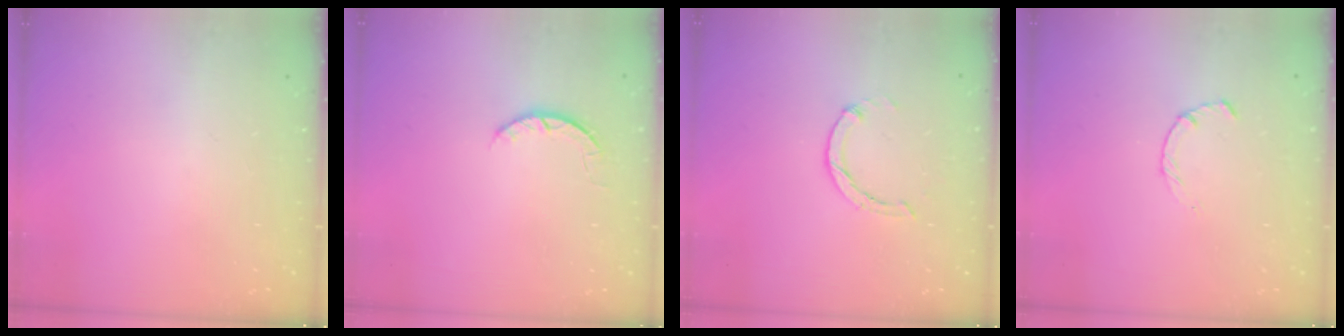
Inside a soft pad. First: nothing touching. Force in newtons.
{"total": 3.9, "press": 3.9, "slide": 0.6}
{"total": 1.0, "press": 0.9, "slide": 0.3}
{"total": 2.4, "press": 2.3, "slide": 0.4}